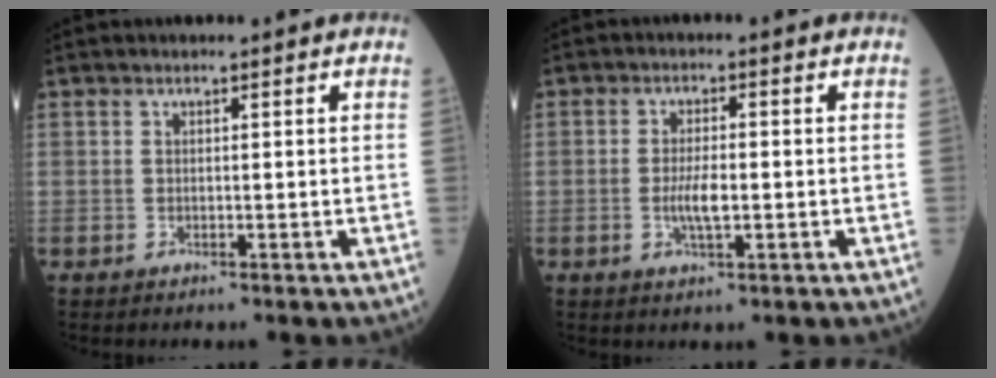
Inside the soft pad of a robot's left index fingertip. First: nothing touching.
{"total": 3.8, "force": [-0.9, 0.9, 3.5], "torque": [-0.073, -0.006, -0.017]}